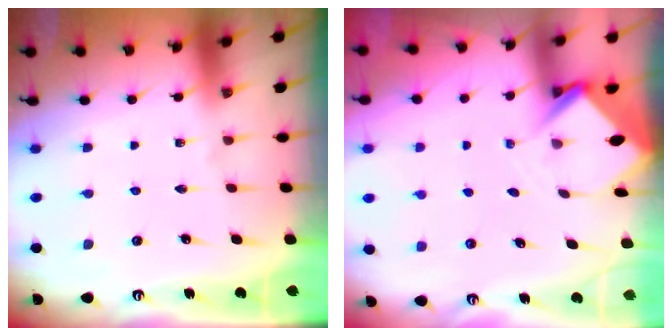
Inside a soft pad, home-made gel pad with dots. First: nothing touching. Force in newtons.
{"total": 3.2, "press": 3.2, "slide": 0.3}